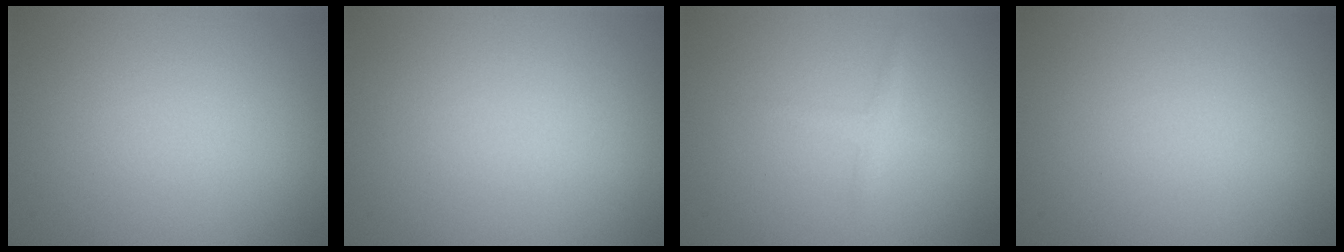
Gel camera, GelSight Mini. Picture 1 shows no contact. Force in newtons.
{"total": 0.0}
{"total": 1.2, "press": 1.2, "slide": 0.1}
{"total": 0.0}